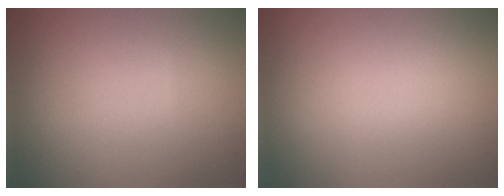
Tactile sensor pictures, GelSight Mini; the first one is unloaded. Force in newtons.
{"total": 0.0}